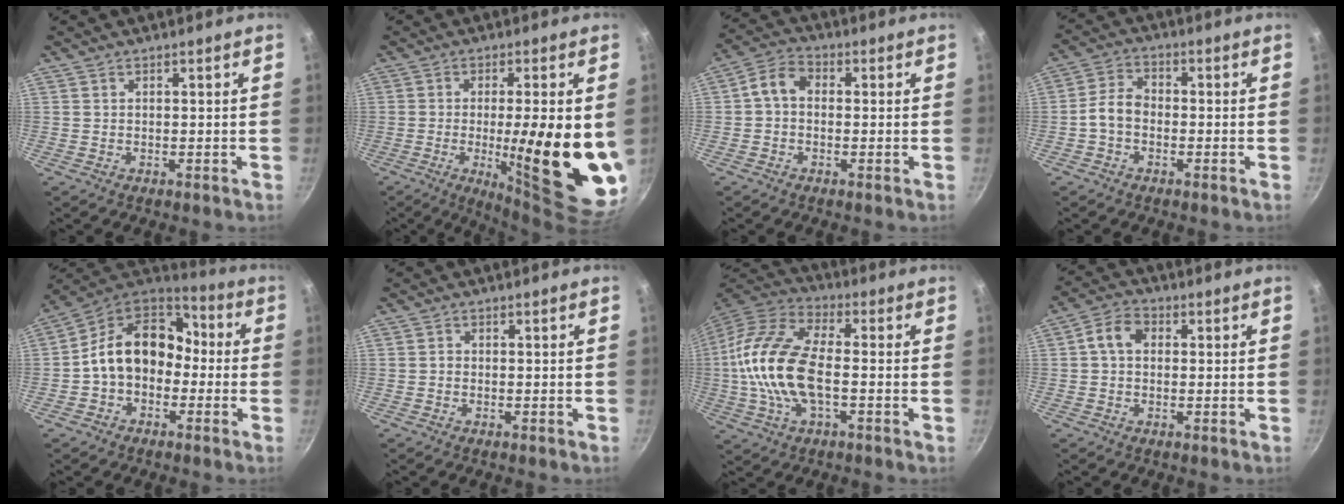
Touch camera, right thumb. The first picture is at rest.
{"total": 19.9, "force": [-1.7, 4.4, 19.3], "torque": [-0.262, -0.024, -0.017]}
{"total": 5.2, "force": [-0.1, 3.7, 3.7], "torque": [-0.071, 0.023, -0.019]}
{"total": 5.0, "force": [-1.4, 3.6, 3.2], "torque": [-0.055, 0.029, -0.039]}
{"total": 15.3, "force": [-1.1, 11.6, 9.8], "torque": [-0.122, 0.055, -0.038]}
{"total": 0.5, "force": [-0.2, 0.5, 0.1], "torque": [0.000, 0.003, -0.007]}
{"total": 17.9, "force": [-1.4, 8.5, 15.7], "torque": [-0.305, 0.033, -0.043]}
{"total": 5.2, "force": [0.7, 3.8, 3.5], "torque": [-0.060, 0.017, -0.001]}